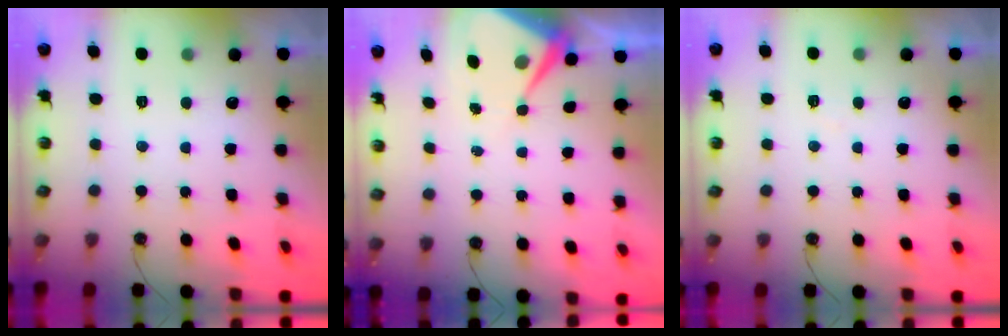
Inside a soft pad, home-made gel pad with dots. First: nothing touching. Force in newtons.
{"total": 8.0, "press": 7.9, "slide": 1.1}
{"total": 3.3, "press": 3.3, "slide": 0.6}